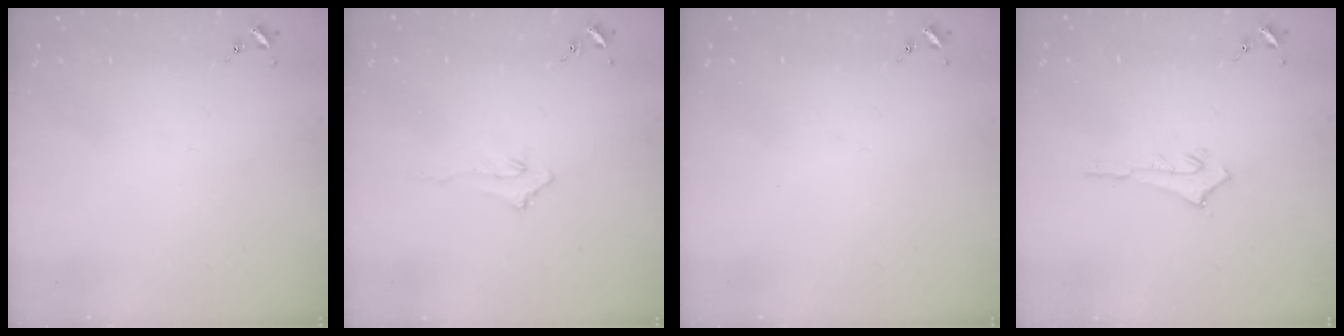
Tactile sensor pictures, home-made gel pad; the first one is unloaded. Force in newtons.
{"total": 3.3, "press": 3.3, "slide": 0.5}
{"total": 0.0}
{"total": 2.5, "press": 2.5, "slide": 0.2}